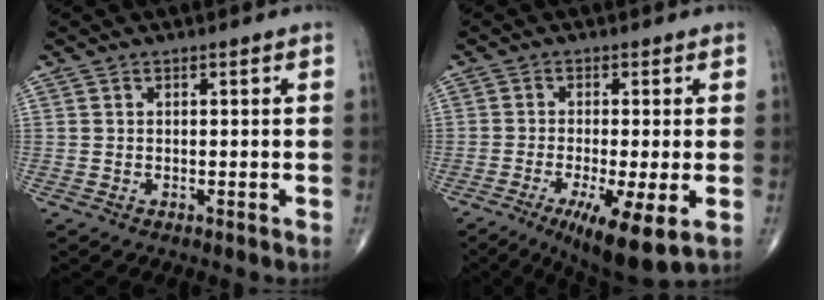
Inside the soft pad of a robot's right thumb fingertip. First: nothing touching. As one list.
[{"total": 10.7, "force": [-3.9, 2.2, 9.7], "torque": [-0.167, -0.019, -0.062]}]